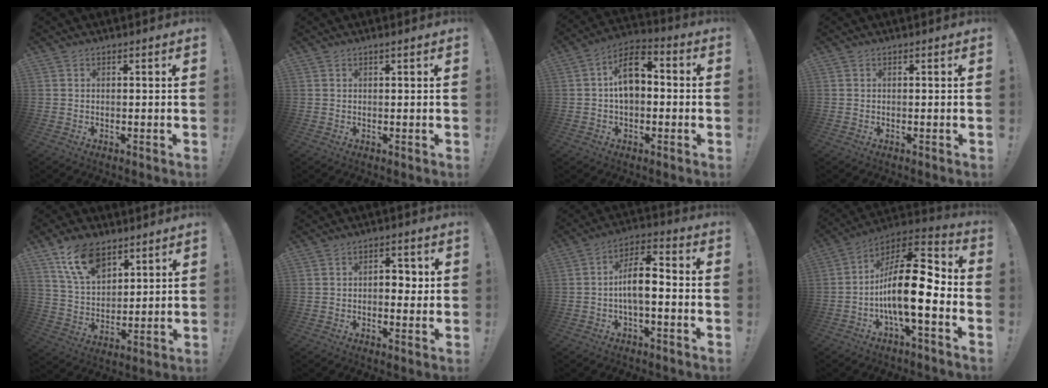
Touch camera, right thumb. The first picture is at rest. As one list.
[{"total": 0.5, "force": [0.3, -0.1, 0.4], "torque": [-0.017, 0.004, 0.007]}, {"total": 10.9, "force": [0.2, 6.9, 8.4], "torque": [-0.120, 0.017, 0.006]}, {"total": 0.0}, {"total": 13.2, "force": [8.7, 6.9, 7.0], "torque": [-0.129, -0.036, 0.166]}, {"total": 4.4, "force": [0.2, 3.2, 3.0], "torque": [-0.035, 0.005, -0.003]}, {"total": 9.8, "force": [-1.6, 4.1, 8.7], "torque": [-0.157, 0.012, -0.030]}, {"total": 19.9, "force": [-3.7, 7.0, 18.3], "torque": [-0.322, 0.018, -0.060]}]